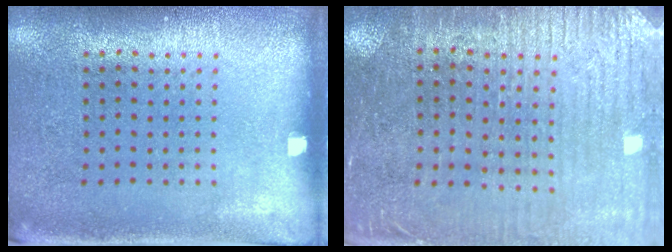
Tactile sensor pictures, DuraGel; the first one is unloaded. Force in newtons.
{"total": 3.1, "press": 2.9, "slide": 1.1}